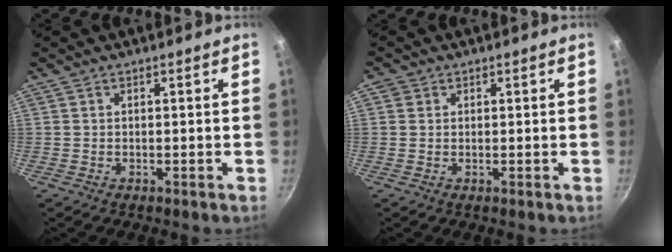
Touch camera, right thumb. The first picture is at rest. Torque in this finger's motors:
{"motor_torque": [0.00, 0.36, 0.72, 0.57, -0.02]}